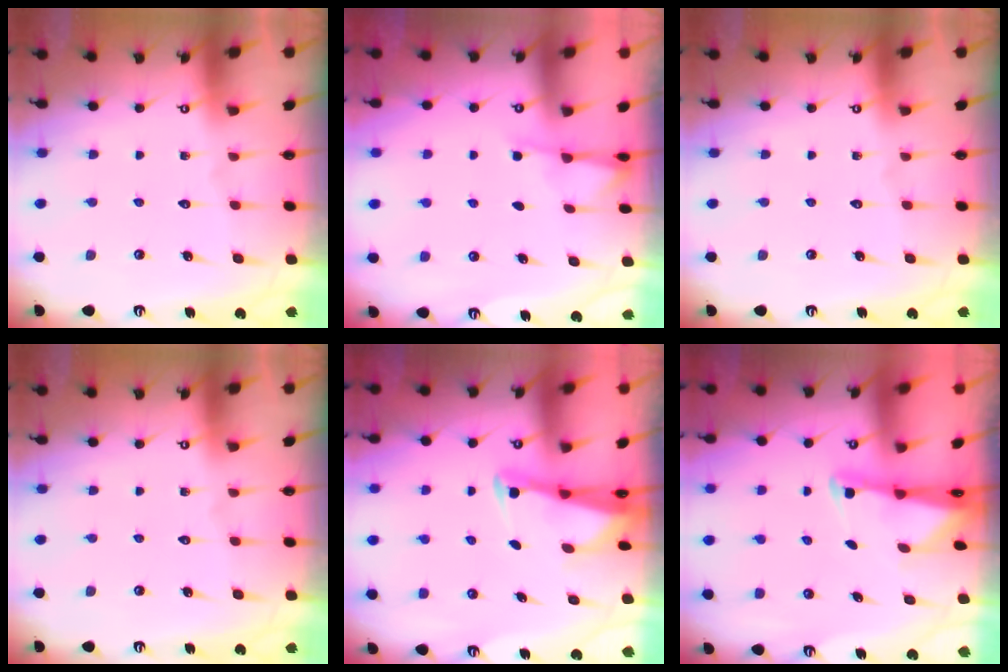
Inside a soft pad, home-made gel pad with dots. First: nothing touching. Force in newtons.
{"total": 1.9, "press": 1.9, "slide": 0.4}
{"total": 0.0}
{"total": 0.0}
{"total": 2.5, "press": 2.5, "slide": 0.5}
{"total": 1.9, "press": 1.9, "slide": 0.4}